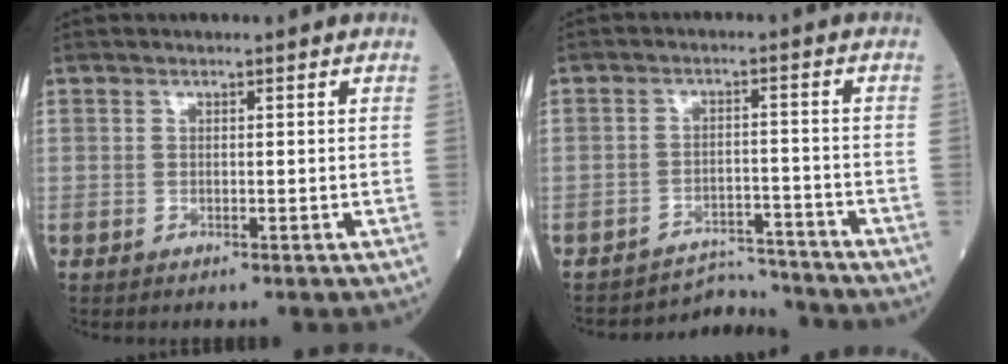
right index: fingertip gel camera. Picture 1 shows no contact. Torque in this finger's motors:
{"motor_torque": [-0.11, -0.19, -0.27, -0.08]}